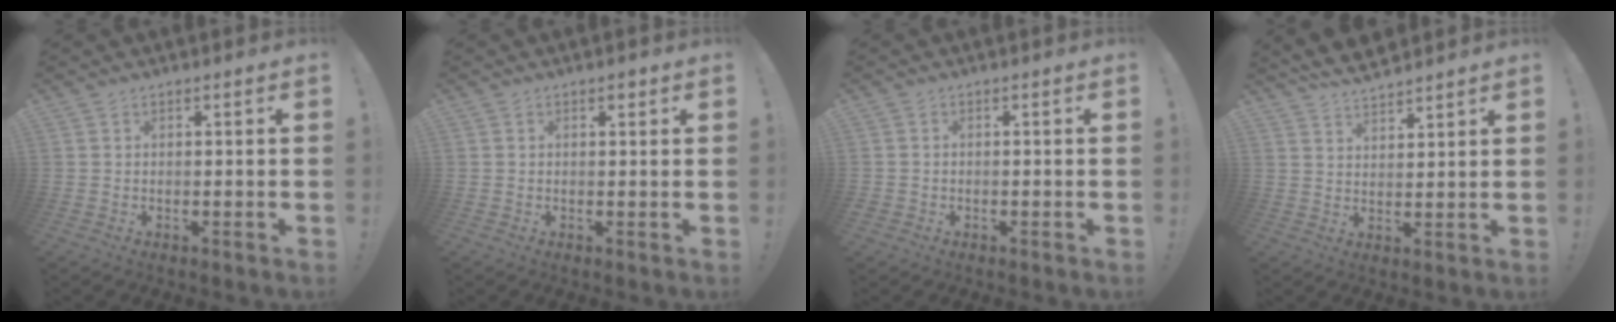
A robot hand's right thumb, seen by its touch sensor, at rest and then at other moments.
{"total": 1.1, "force": [0.8, 0.6, 0.5], "torque": [0.006, -0.005, 0.011]}
{"total": 0.9, "force": [-0.5, 0.8, 0.1], "torque": [0.001, 0.003, -0.009]}
{"total": 6.2, "force": [5.7, 1.5, 1.9], "torque": [-0.044, -0.032, 0.108]}